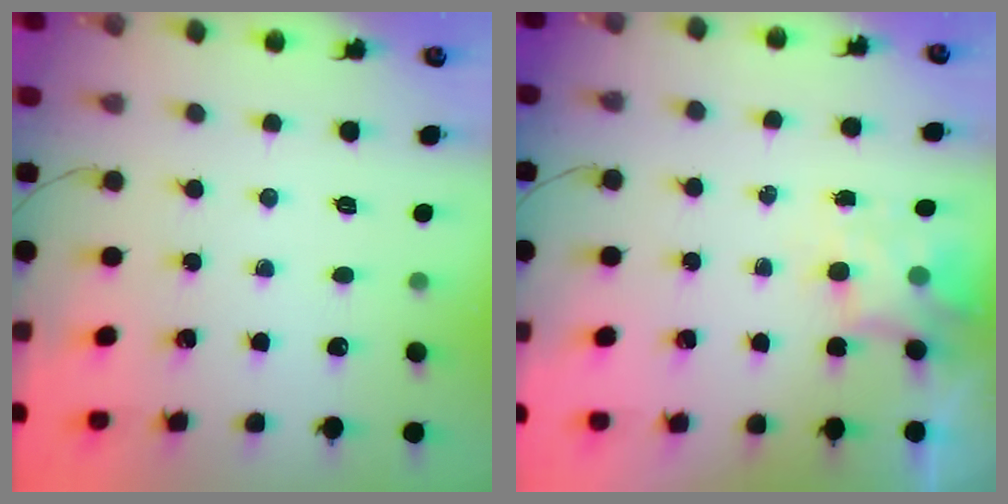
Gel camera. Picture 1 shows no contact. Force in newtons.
{"total": 4.0, "press": 4.0, "slide": 0.7}